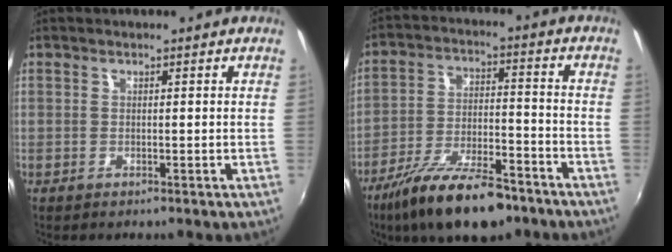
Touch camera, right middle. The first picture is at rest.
{"total": 16.8, "force": [-12.3, 5.1, 10.3], "torque": [-0.204, -0.028, -0.205]}